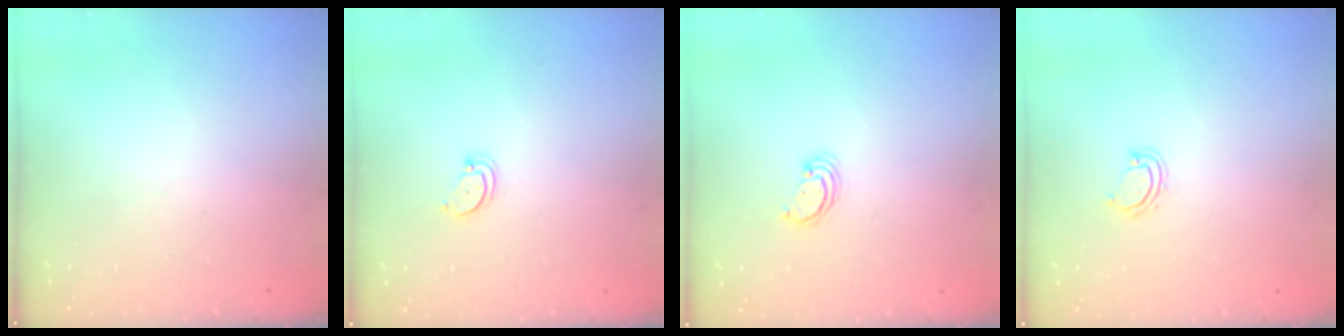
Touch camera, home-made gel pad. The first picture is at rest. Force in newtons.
{"total": 3.5, "press": 3.4, "slide": 0.3}
{"total": 2.6, "press": 2.6, "slide": 0.3}
{"total": 4.9, "press": 4.9, "slide": 0.3}